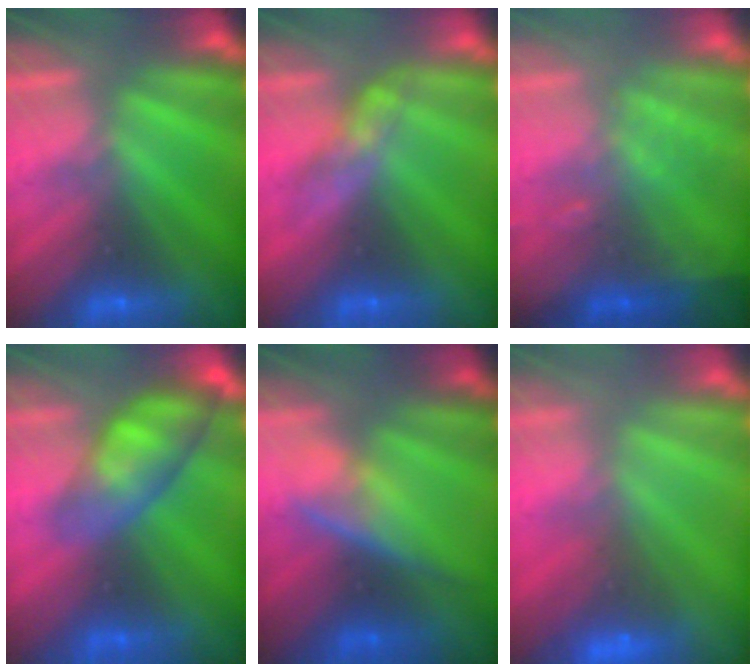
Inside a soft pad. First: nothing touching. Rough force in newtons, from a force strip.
{"total": 2.7}
{"total": 2.7}
{"total": 4.7}
{"total": 2.8}
{"total": 8.7}